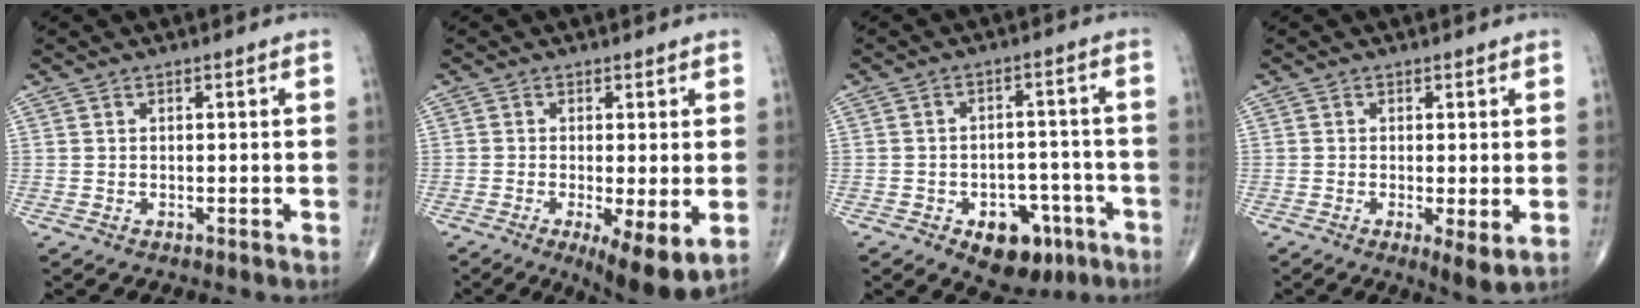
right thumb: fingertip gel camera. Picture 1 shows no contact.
{"total": 9.4, "force": [-2.5, 2.7, 8.6], "torque": [-0.138, -0.023, -0.037]}
{"total": 10.7, "force": [-5.4, 6.7, 6.3], "torque": [-0.052, 0.037, -0.067]}
{"total": 4.3, "force": [-0.8, 1.1, 4.1], "torque": [-0.075, -0.017, -0.017]}